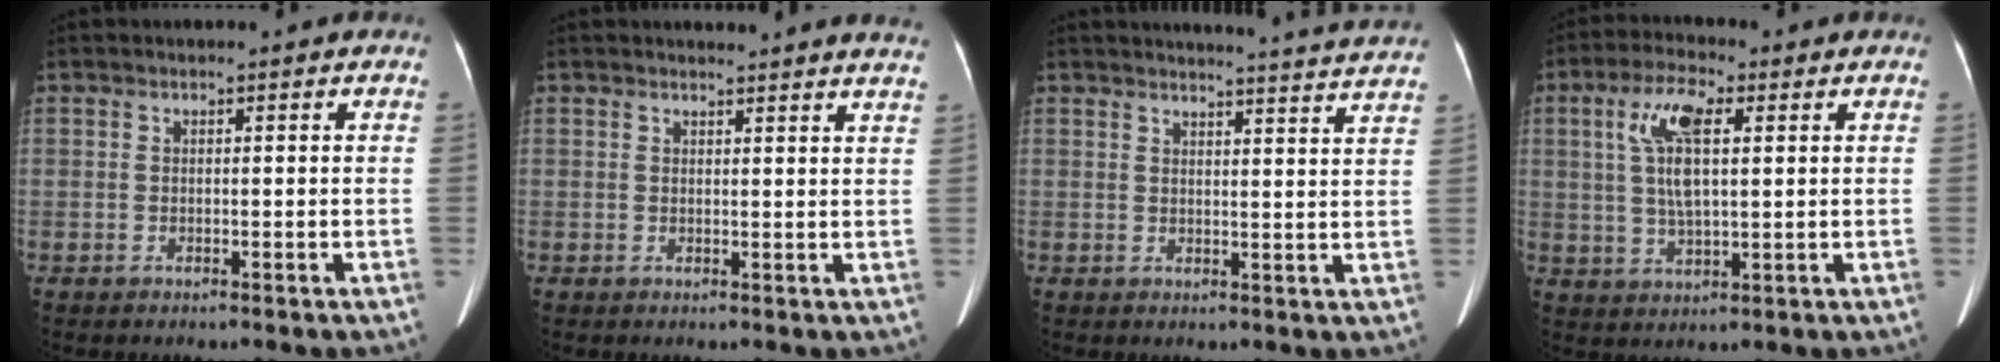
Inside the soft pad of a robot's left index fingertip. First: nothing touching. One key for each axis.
{"total": 9.0, "fx": 8.8, "fy": 0.0, "fz": 2.0, "tx": -0.014, "ty": -0.016, "tz": 0.075}
{"total": 15.7, "fx": 15.2, "fy": -1.1, "fz": 3.7, "tx": -0.050, "ty": -0.052, "tz": 0.164}
{"total": 8.7, "fx": 2.4, "fy": 2.3, "fz": 8.0, "tx": -0.170, "ty": 0.012, "tz": 0.047}